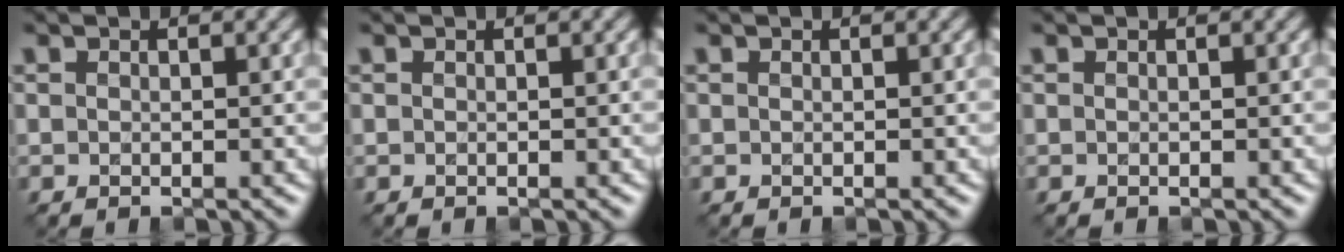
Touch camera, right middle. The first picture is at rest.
{"total": 0.0}
{"total": 0.0}
{"total": 0.0}